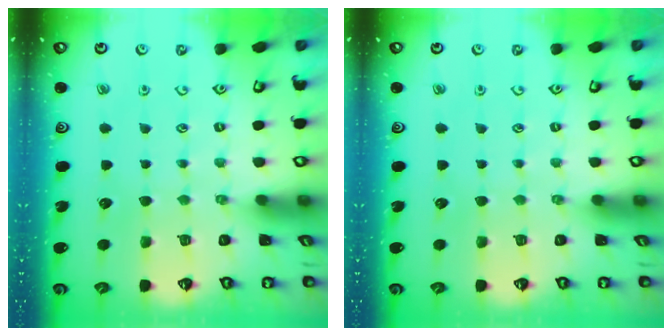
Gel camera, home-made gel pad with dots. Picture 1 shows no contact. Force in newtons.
{"total": 0.0}